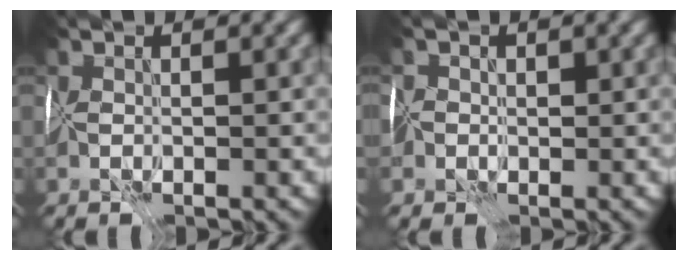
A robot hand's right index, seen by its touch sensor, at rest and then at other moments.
{"total": 3.1, "force": [-0.5, 2.9, 0.7], "torque": [0.002, 0.014, -0.030]}